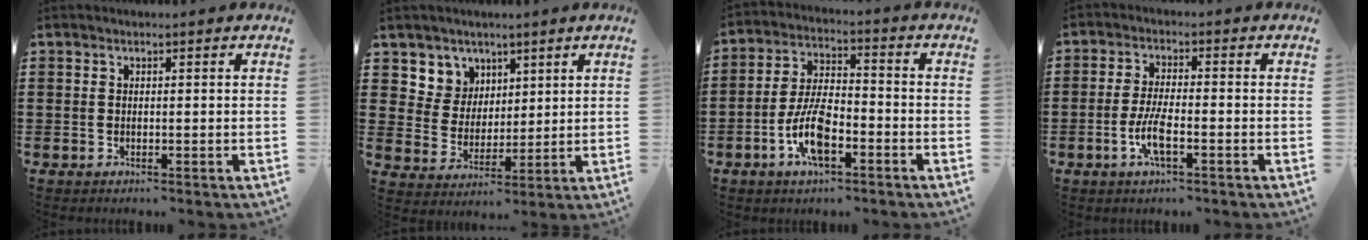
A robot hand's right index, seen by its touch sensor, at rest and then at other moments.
{"total": 6.1, "force": [3.5, 5.0, -0.2], "torque": [-0.034, -0.005, 0.067]}
{"total": 8.6, "force": [-3.5, 3.4, 7.1], "torque": [-0.156, -0.006, -0.065]}
{"total": 4.6, "force": [-1.8, 0.8, 4.2], "torque": [-0.091, -0.008, -0.036]}